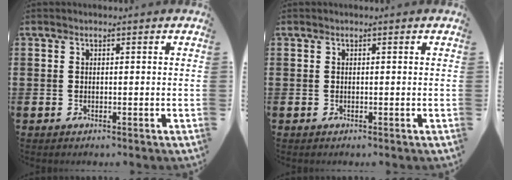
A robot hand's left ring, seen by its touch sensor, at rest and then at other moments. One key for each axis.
{"total": 0.0}